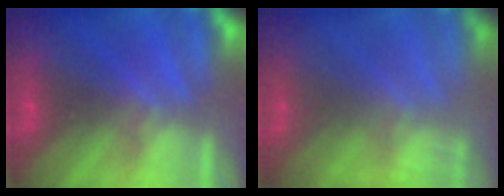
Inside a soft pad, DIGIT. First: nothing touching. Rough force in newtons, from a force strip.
{"total": 10.7}